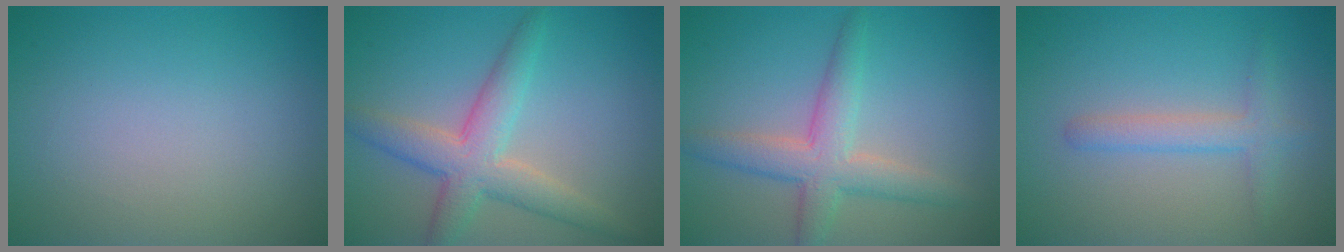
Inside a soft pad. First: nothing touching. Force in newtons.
{"total": 5.1, "press": 5.1, "slide": 0.2}
{"total": 4.3, "press": 4.3, "slide": 0.2}
{"total": 2.3, "press": 2.3, "slide": 0.2}